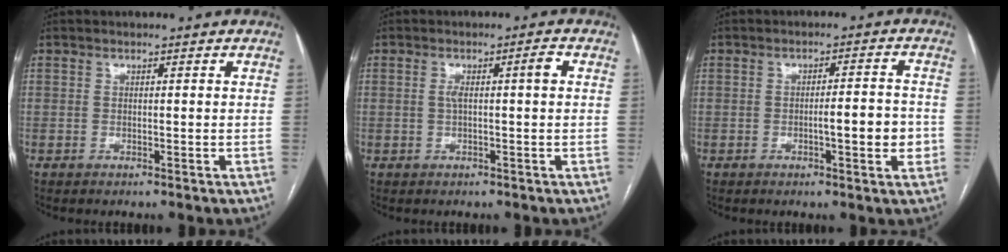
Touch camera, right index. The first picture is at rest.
{"total": 3.1, "force": [0.4, 0.3, 3.0], "torque": [-0.055, 0.012, 0.010]}
{"total": 5.5, "force": [-1.2, 1.0, 5.3], "torque": [-0.073, 0.006, -0.014]}